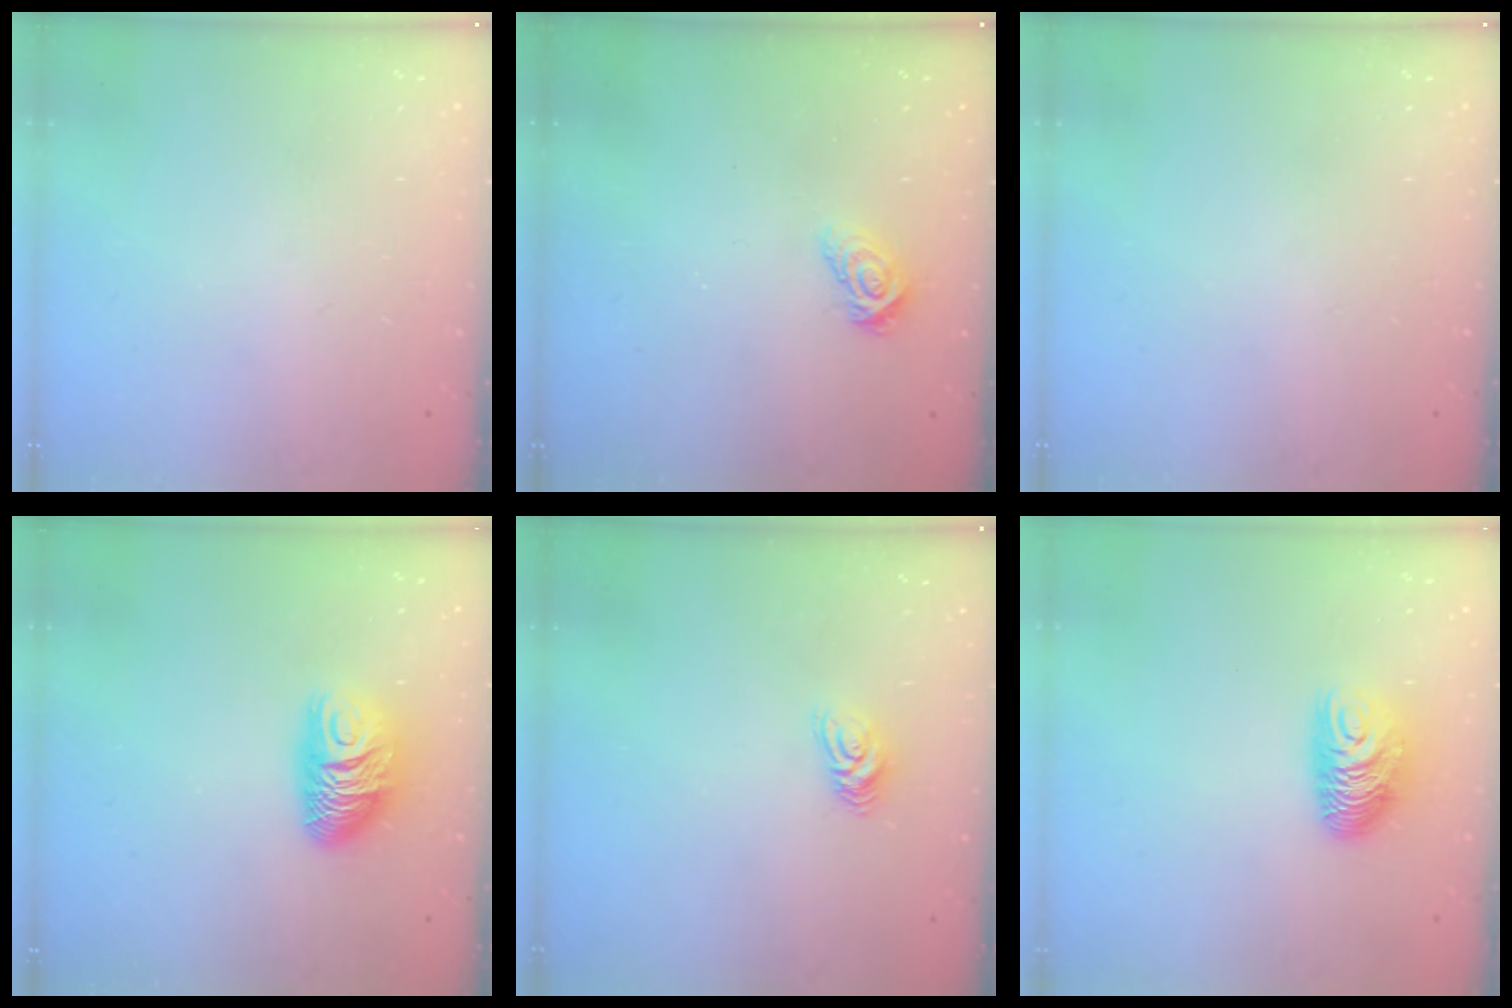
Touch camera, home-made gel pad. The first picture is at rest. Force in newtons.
{"total": 6.2, "press": 6.2, "slide": 0.9}
{"total": 0.0}
{"total": 11.3, "press": 11.3, "slide": 1.2}
{"total": 6.6, "press": 6.6, "slide": 0.5}
{"total": 9.5, "press": 9.5, "slide": 0.3}